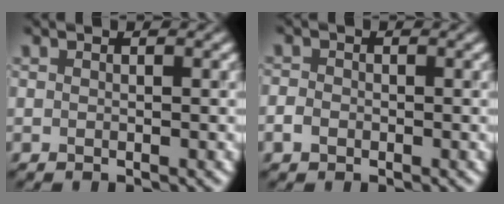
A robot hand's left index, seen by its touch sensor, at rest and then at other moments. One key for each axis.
{"total": 1.5, "fx": -0.6, "fy": 1.2, "fz": 0.7, "tx": -0.012, "ty": -0.001, "tz": -0.017}